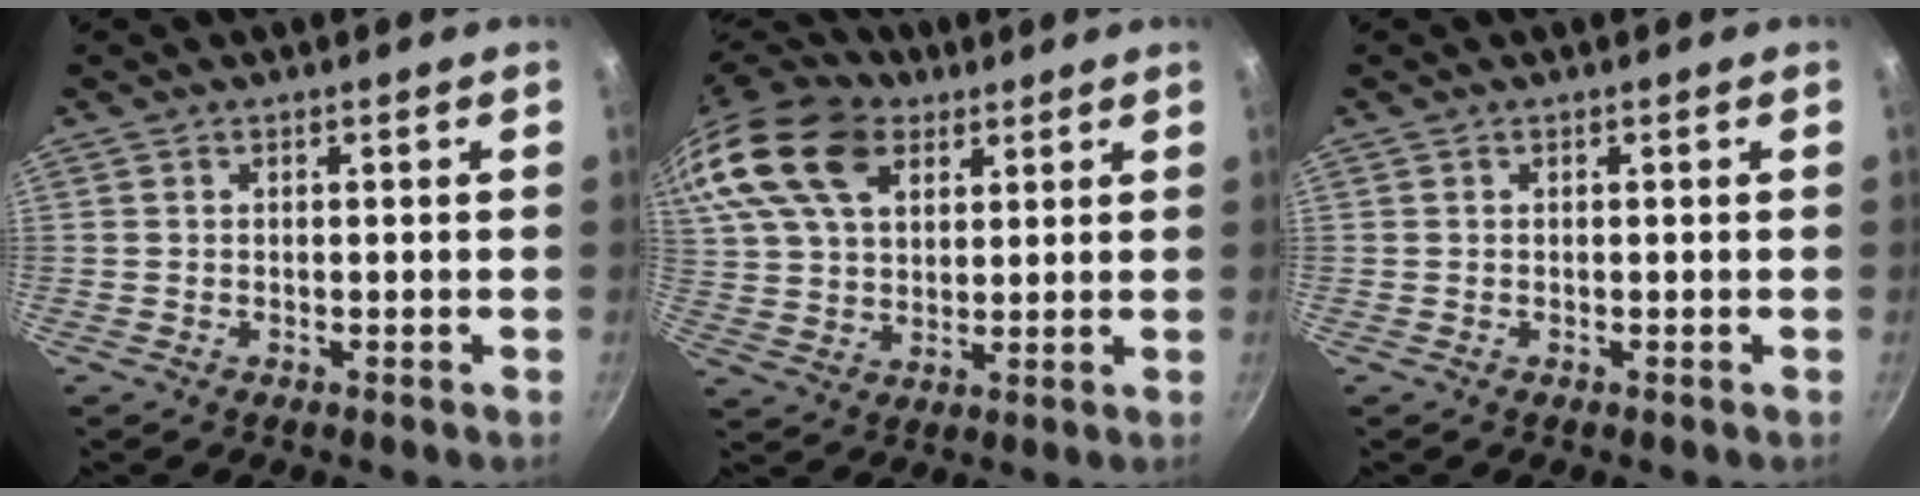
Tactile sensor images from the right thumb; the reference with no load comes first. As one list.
[{"total": 21.6, "force": [11.2, 13.6, 12.5], "torque": [-0.260, 0.013, 0.206]}, {"total": 0.0}]